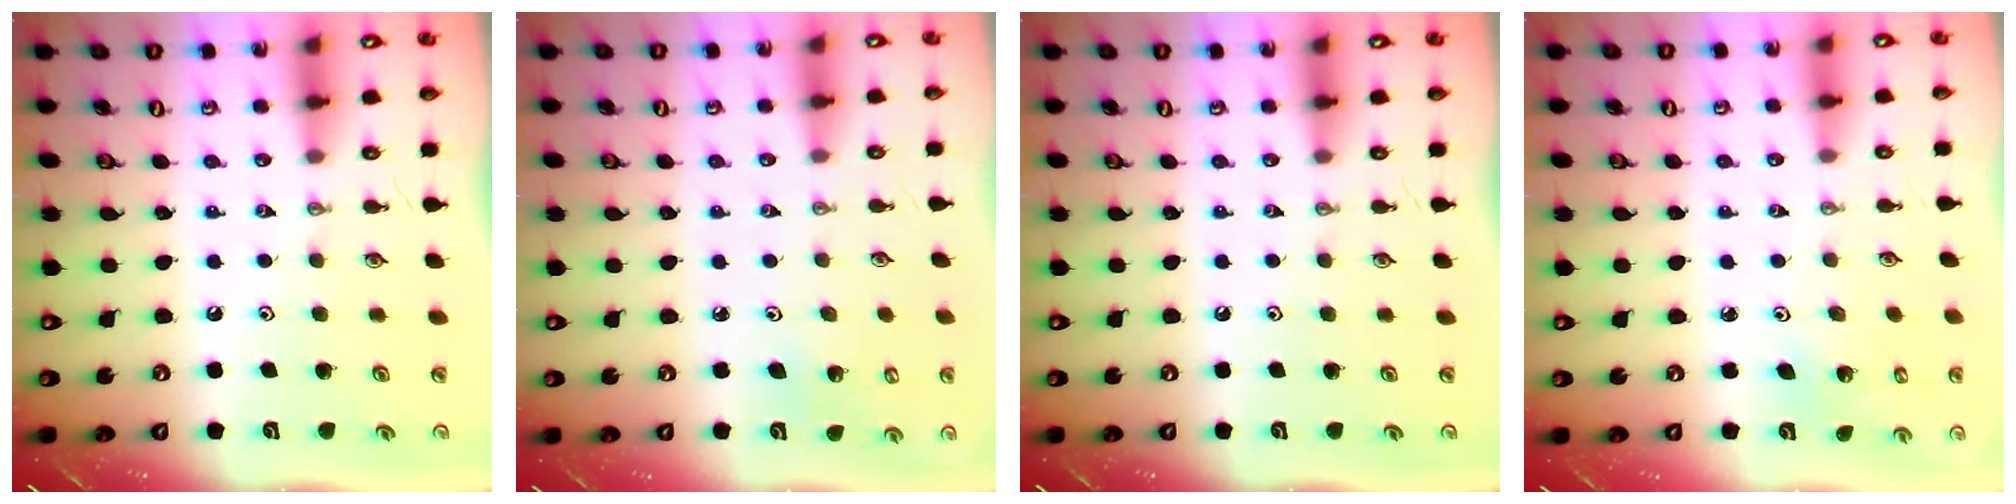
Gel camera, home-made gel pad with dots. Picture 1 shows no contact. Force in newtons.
{"total": 3.5, "press": 3.2, "slide": 1.3}
{"total": 0.0}
{"total": 2.1, "press": 2.1, "slide": 0.1}